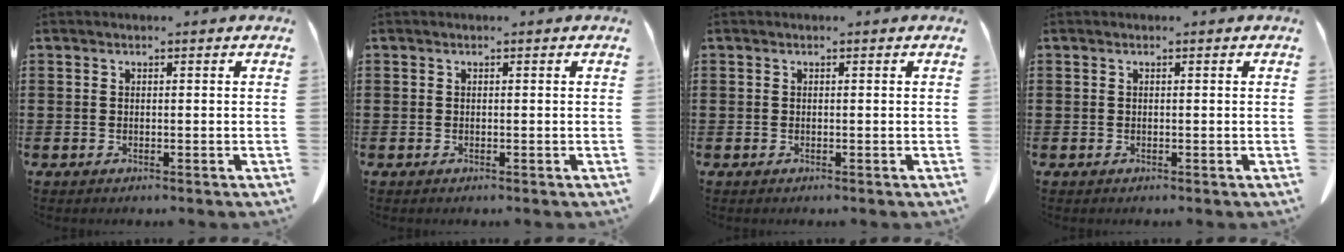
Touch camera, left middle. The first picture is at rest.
{"total": 0.0}
{"total": 0.0}
{"total": 0.0}